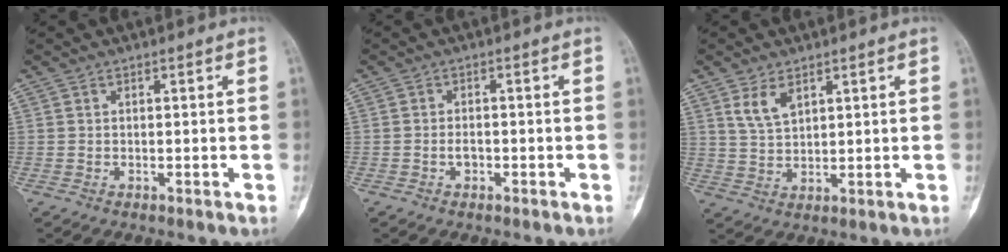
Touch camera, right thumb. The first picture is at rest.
{"total": 1.6, "force": [-0.7, 1.1, 1.0], "torque": [-0.014, 0.005, -0.013]}
{"total": 4.8, "force": [2.7, 2.5, 3.1], "torque": [-0.052, -0.014, 0.059]}